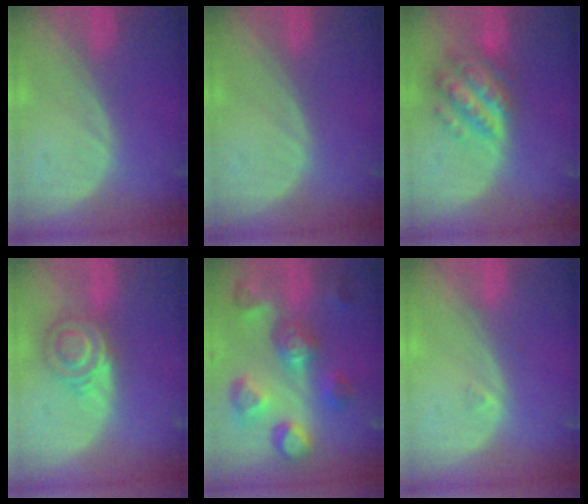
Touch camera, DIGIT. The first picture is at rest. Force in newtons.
{"total": 0.0}
{"total": 7.7, "press": 7.7, "slide": 0.4}
{"total": 5.7, "press": 5.6, "slide": 0.9}
{"total": 11.1, "press": 10.1, "slide": 4.6}
{"total": 0.5, "press": 0.5, "slide": 0.2}